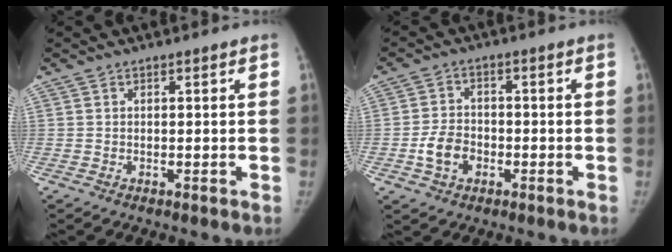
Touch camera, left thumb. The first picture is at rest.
{"total": 5.7, "force": [-1.7, 4.3, 3.3], "torque": [-0.051, 0.014, -0.033]}